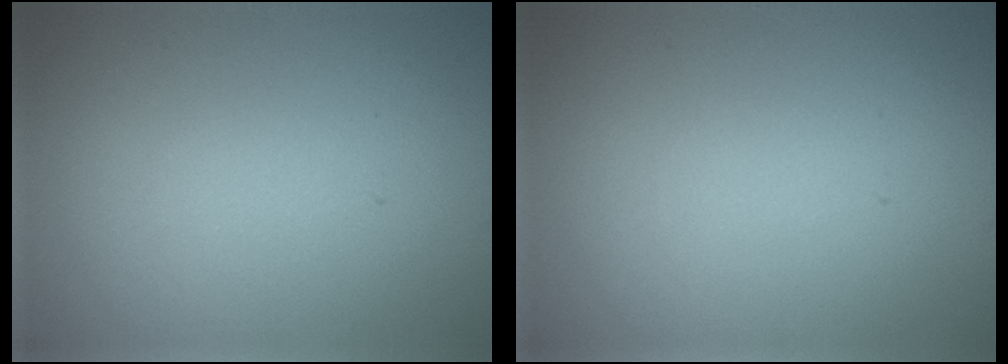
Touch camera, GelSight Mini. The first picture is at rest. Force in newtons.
{"total": 0.0}